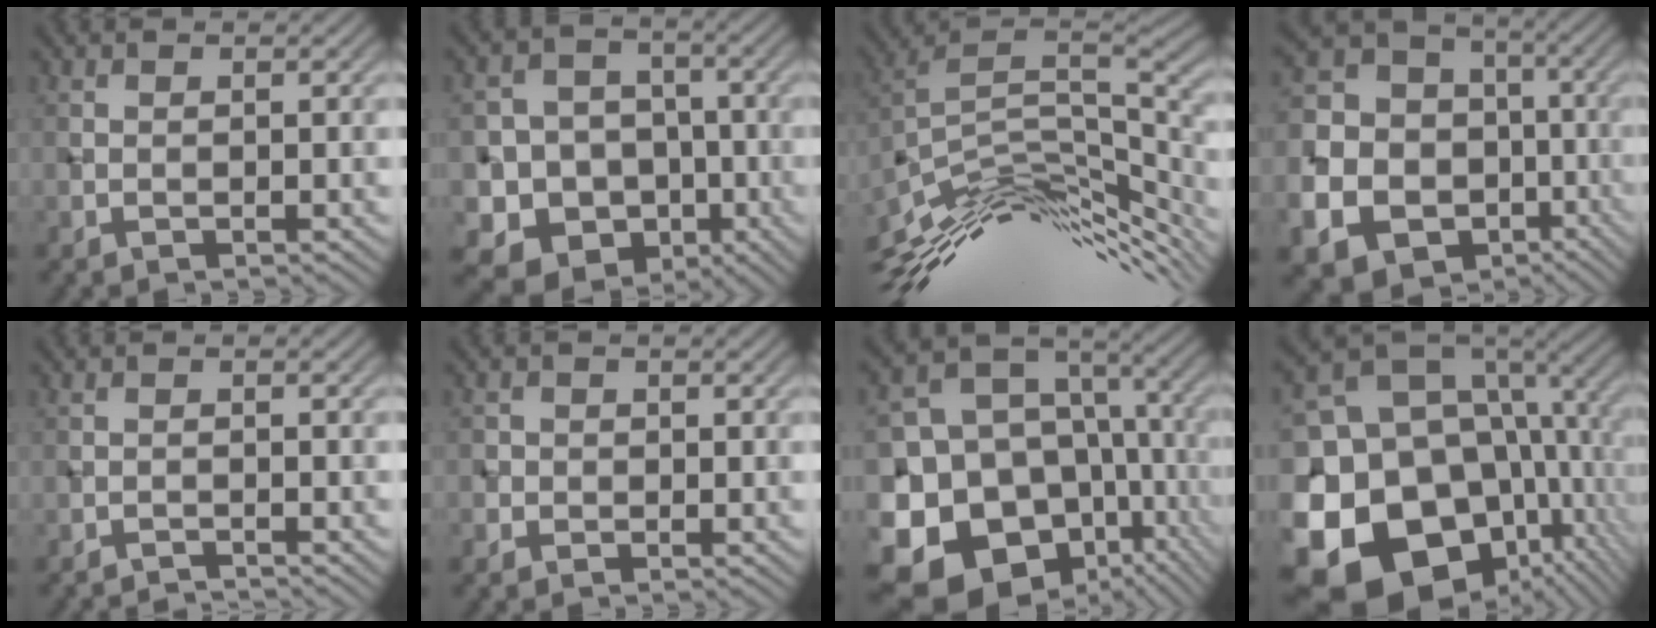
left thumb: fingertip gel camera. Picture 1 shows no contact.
{"total": 12.5, "force": [-4.5, 11.1, 3.6], "torque": [-0.103, -0.019, -0.100]}
{"total": 14.0, "force": [-7.5, 4.2, 11.0], "torque": [-0.233, 0.007, -0.138]}
{"total": 25.1, "force": [-9.1, 22.2, 7.5], "torque": [-0.229, -0.049, -0.153]}
{"total": 1.6, "force": [-1.6, 0.0, 0.2], "torque": [-0.002, -0.001, -0.031]}
{"total": 1.7, "force": [-0.4, 1.7, 0.3], "torque": [0.005, 0.002, -0.018]}
{"total": 20.6, "force": [-8.1, 16.1, 10.0], "torque": [-0.241, -0.040, -0.095]}
{"total": 22.2, "force": [-5.1, 16.9, 13.4], "torque": [-0.298, -0.012, -0.068]}